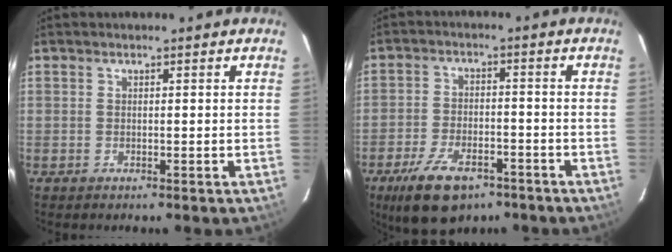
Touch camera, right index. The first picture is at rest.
{"total": 12.1, "force": [-7.8, 5.8, 7.1], "torque": [-0.157, -0.012, -0.128]}